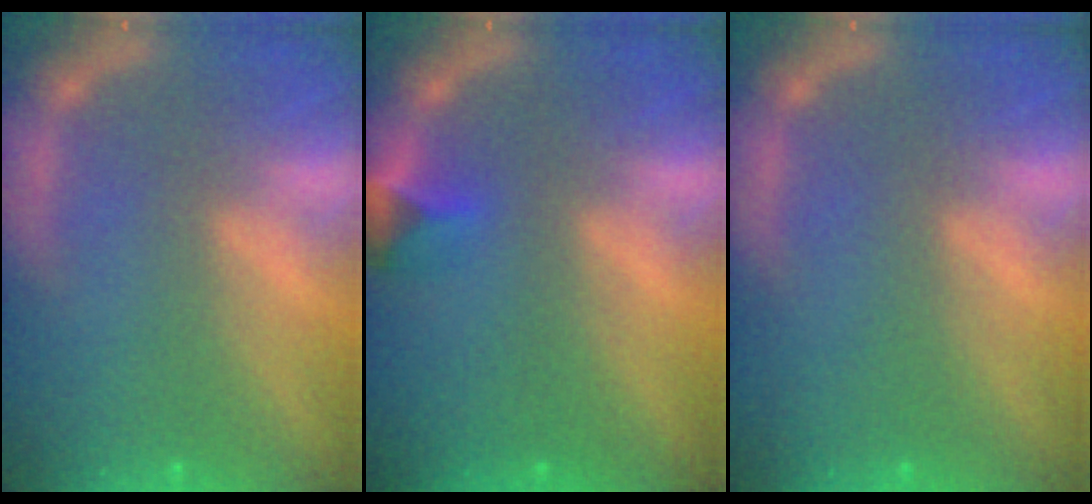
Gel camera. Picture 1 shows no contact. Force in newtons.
{"total": 1.9}
{"total": 0.0}